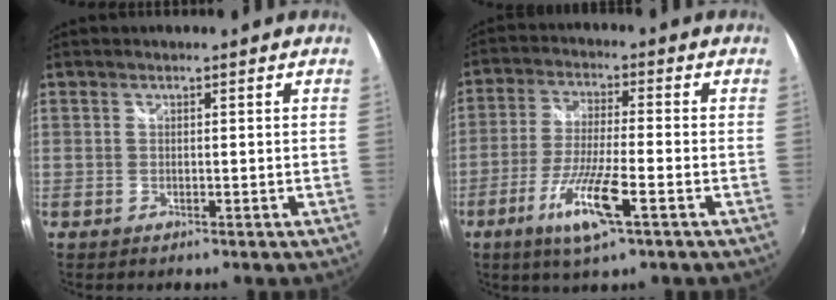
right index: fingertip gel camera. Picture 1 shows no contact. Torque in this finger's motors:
{"motor_torque": [0.78, 0.49, 0.27, 0.09]}